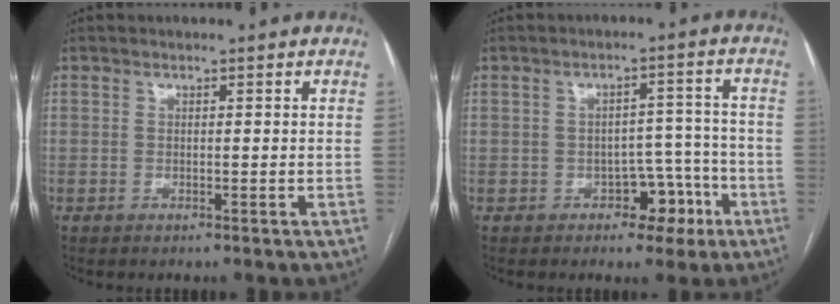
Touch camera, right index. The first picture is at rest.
{"total": 5.5, "force": [-2.8, 4.0, 2.5], "torque": [-0.018, 0.033, -0.029]}